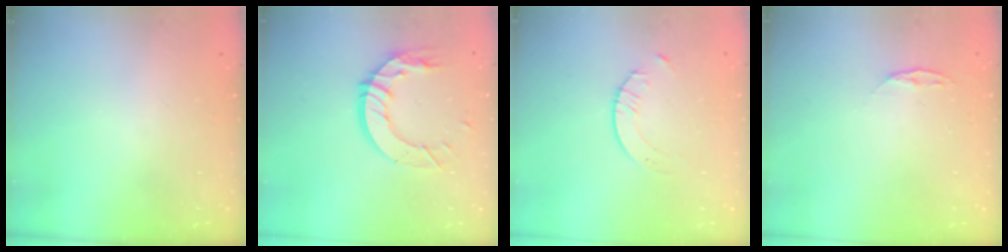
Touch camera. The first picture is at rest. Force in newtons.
{"total": 11.6, "press": 11.6, "slide": 1.2}
{"total": 1.7, "press": 1.7, "slide": 0.2}
{"total": 4.1, "press": 4.1, "slide": 0.5}